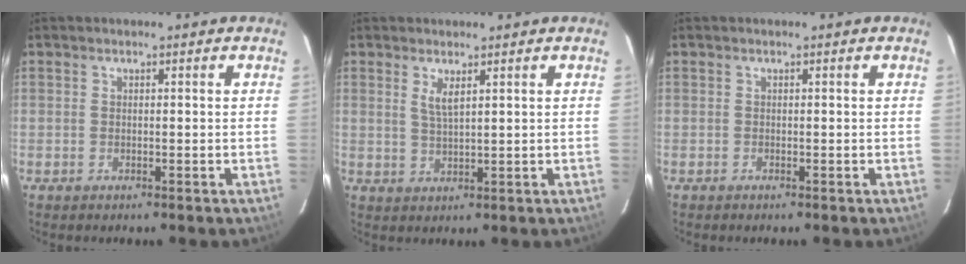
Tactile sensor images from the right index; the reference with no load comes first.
{"total": 3.0, "force": [1.4, 0.6, 2.5], "torque": [-0.048, -0.003, 0.026]}
{"total": 0.0}